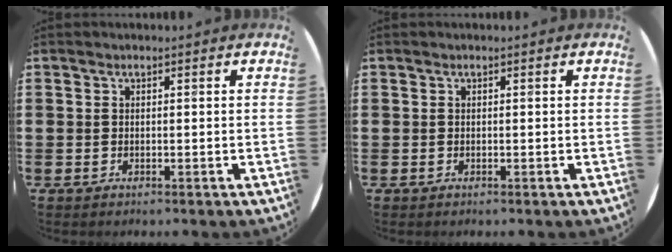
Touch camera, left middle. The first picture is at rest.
{"total": 0.0}